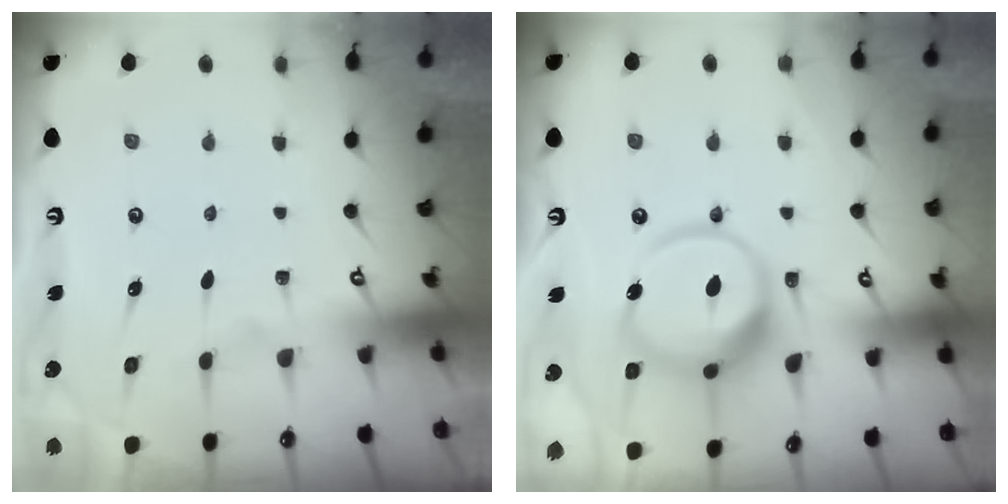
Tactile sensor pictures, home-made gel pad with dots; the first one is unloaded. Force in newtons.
{"total": 15.4, "press": 15.3, "slide": 1.7}